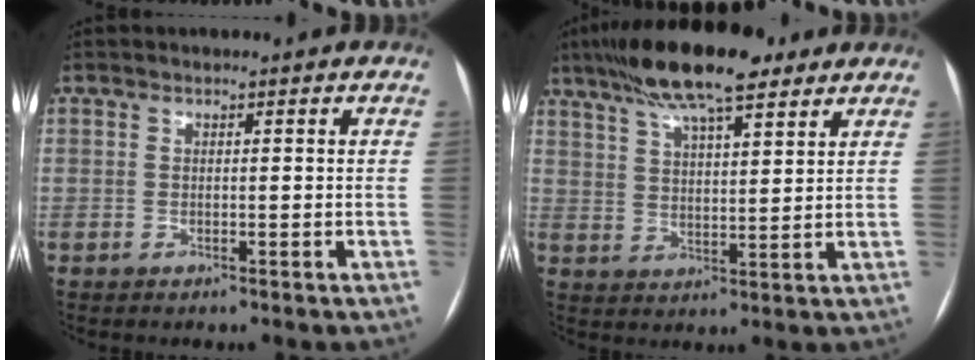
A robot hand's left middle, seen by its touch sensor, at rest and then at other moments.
{"total": 14.5, "force": [10.3, 3.3, 9.7], "torque": [-0.175, 0.030, 0.175]}